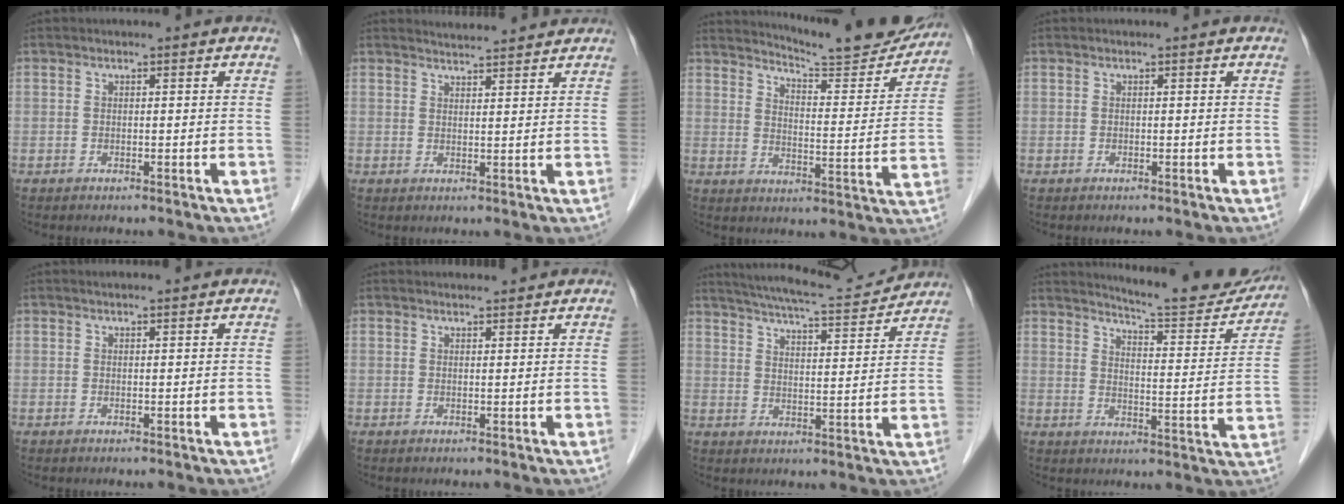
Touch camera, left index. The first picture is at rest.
{"total": 5.8, "force": [5.7, 0.5, 1.0], "torque": [-0.016, 0.017, 0.065]}
{"total": 16.4, "force": [15.8, 0.7, 4.3], "torque": [-0.068, -0.057, 0.204]}
{"total": 0.0}
{"total": 2.6, "force": [2.4, 0.1, 1.0], "torque": [-0.012, 0.021, 0.031]}
{"total": 2.9, "force": [2.8, 0.3, 0.5], "torque": [-0.011, 0.016, 0.039]}
{"total": 13.7, "force": [12.9, 1.1, 4.7], "torque": [-0.086, 0.008, 0.186]}
{"total": 16.4, "force": [15.7, 1.6, 4.7], "torque": [-0.062, -0.054, 0.193]}